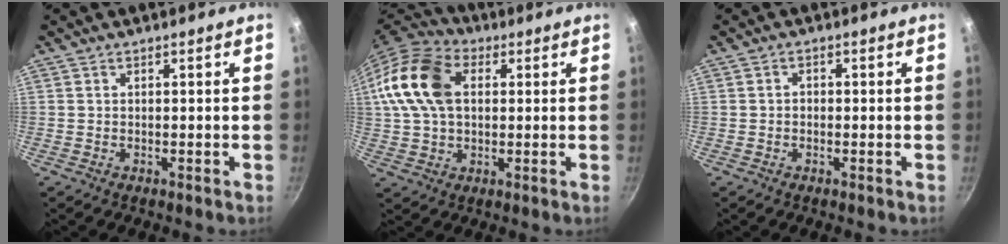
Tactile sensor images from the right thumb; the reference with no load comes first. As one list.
[{"total": 15.9, "force": [3.3, 10.8, 11.2], "torque": [-0.207, 0.017, 0.046]}, {"total": 1.0, "force": [-0.3, 0.8, 0.5], "torque": [-0.008, 0.006, -0.005]}]